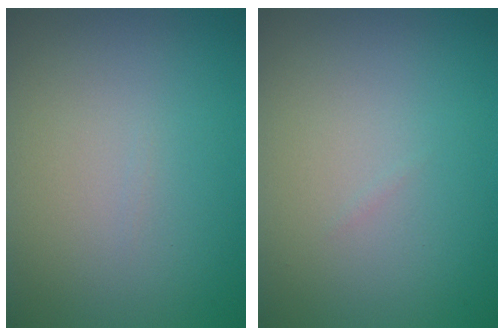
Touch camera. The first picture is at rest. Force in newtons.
{"total": 0.0}